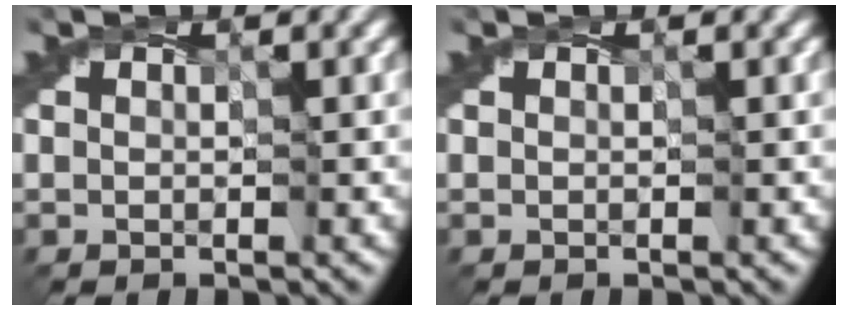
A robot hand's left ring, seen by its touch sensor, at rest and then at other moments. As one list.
[{"total": 0.0}]